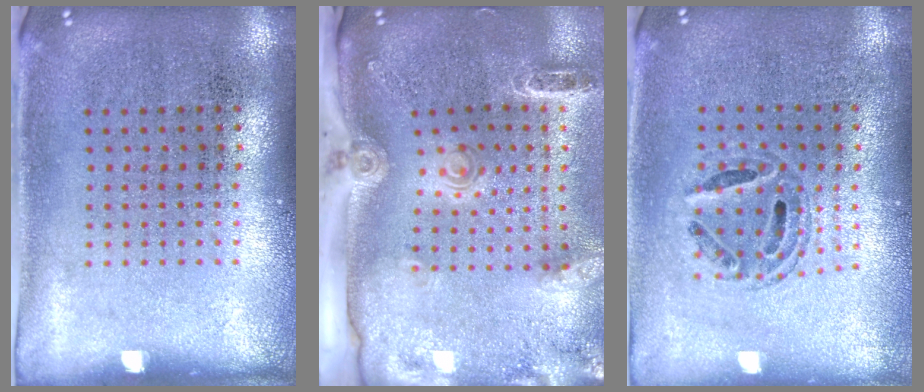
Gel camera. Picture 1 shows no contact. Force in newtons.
{"total": 2.8, "press": 2.1, "slide": 1.9}
{"total": 0.7, "press": 0.7, "slide": 0.2}